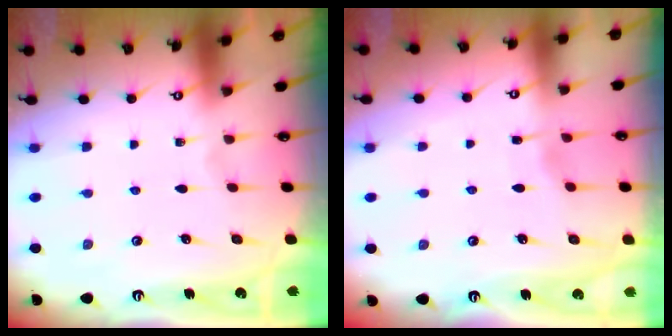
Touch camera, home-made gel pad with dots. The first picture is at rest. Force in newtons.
{"total": 2.8, "press": 2.8, "slide": 0.4}